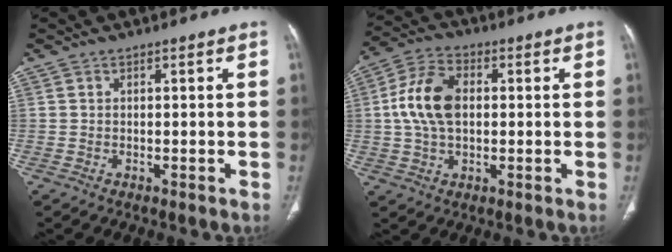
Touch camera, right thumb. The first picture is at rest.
{"total": 11.2, "force": [0.9, 7.0, 8.7], "torque": [-0.171, 0.018, 0.014]}